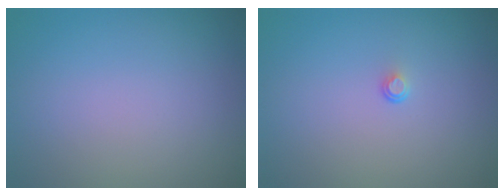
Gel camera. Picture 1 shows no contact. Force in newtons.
{"total": 0.5, "press": 0.3, "slide": 0.5}